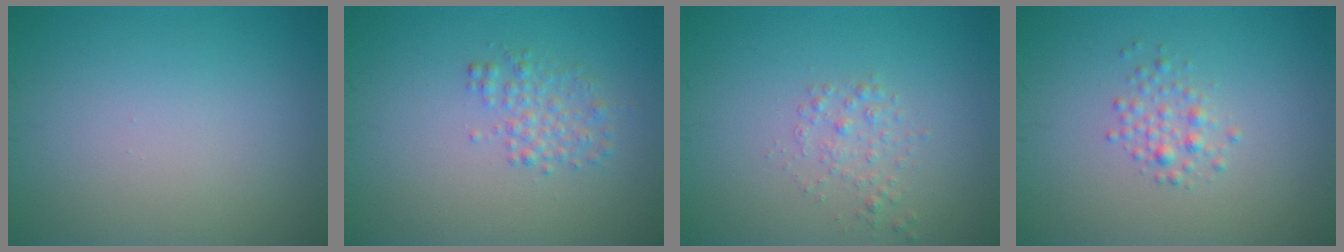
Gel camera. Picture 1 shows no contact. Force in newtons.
{"total": 2.0, "press": 2.0, "slide": 0.0}
{"total": 1.4, "press": 1.4, "slide": 0.1}
{"total": 1.6, "press": 1.6, "slide": 0.0}